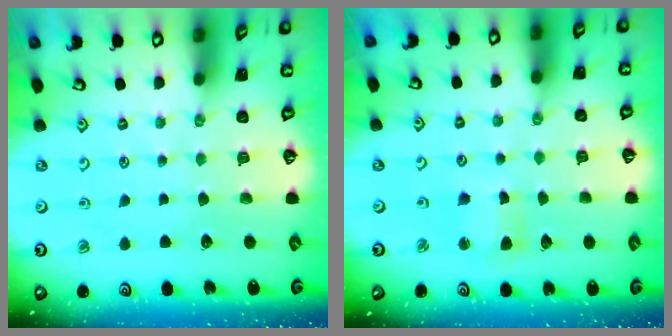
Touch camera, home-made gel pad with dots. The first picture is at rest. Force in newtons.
{"total": 4.1, "press": 4.1, "slide": 0.5}